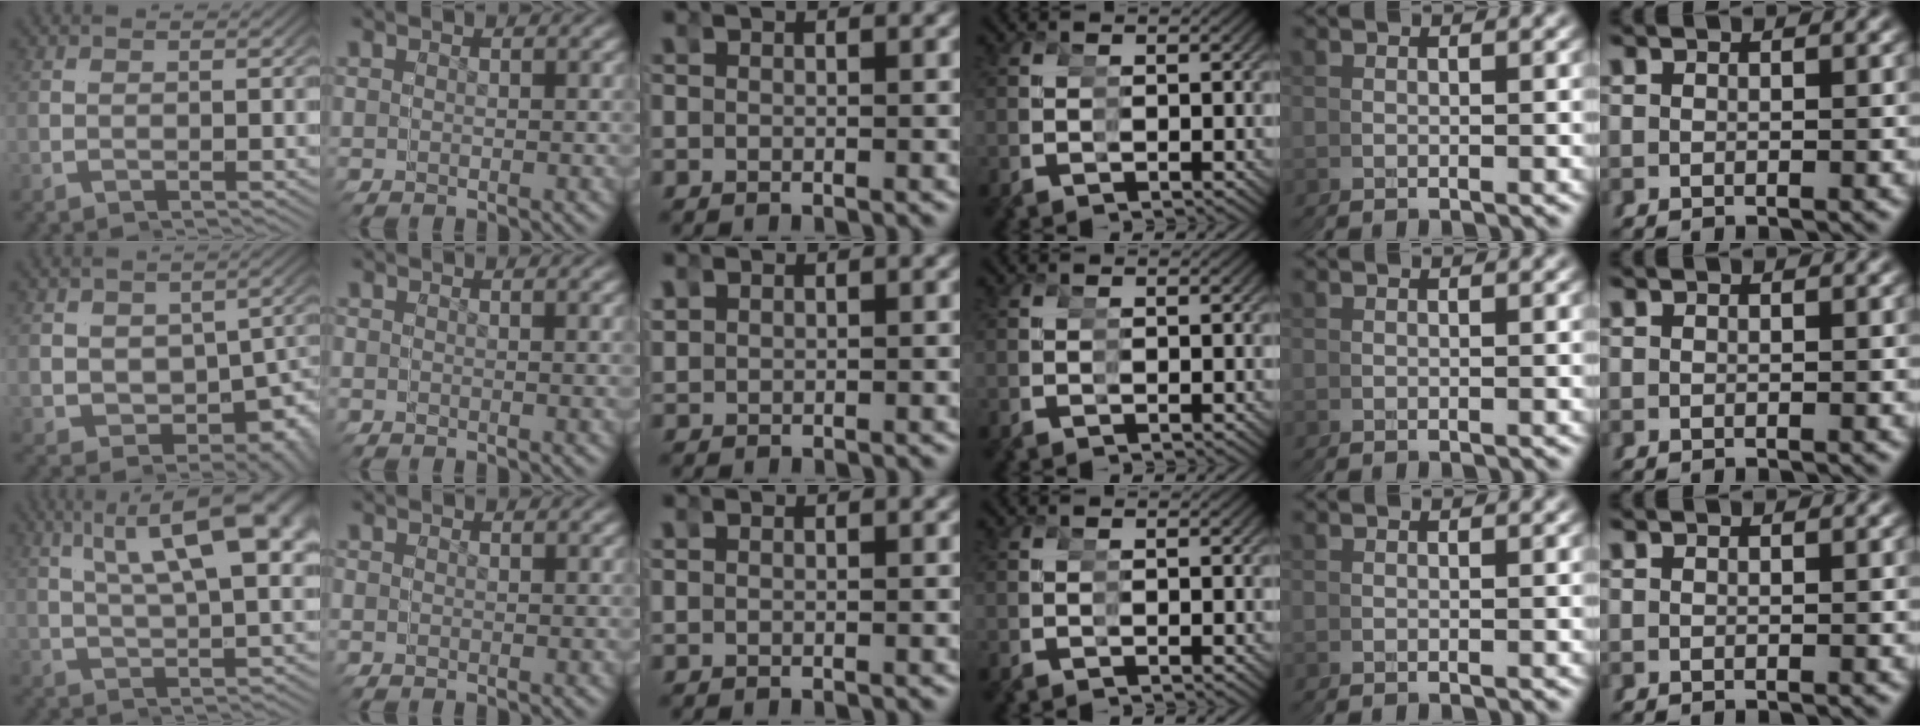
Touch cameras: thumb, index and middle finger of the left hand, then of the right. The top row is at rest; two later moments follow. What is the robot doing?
{"motion": "grasp_and_lifting", "object": "tape"}